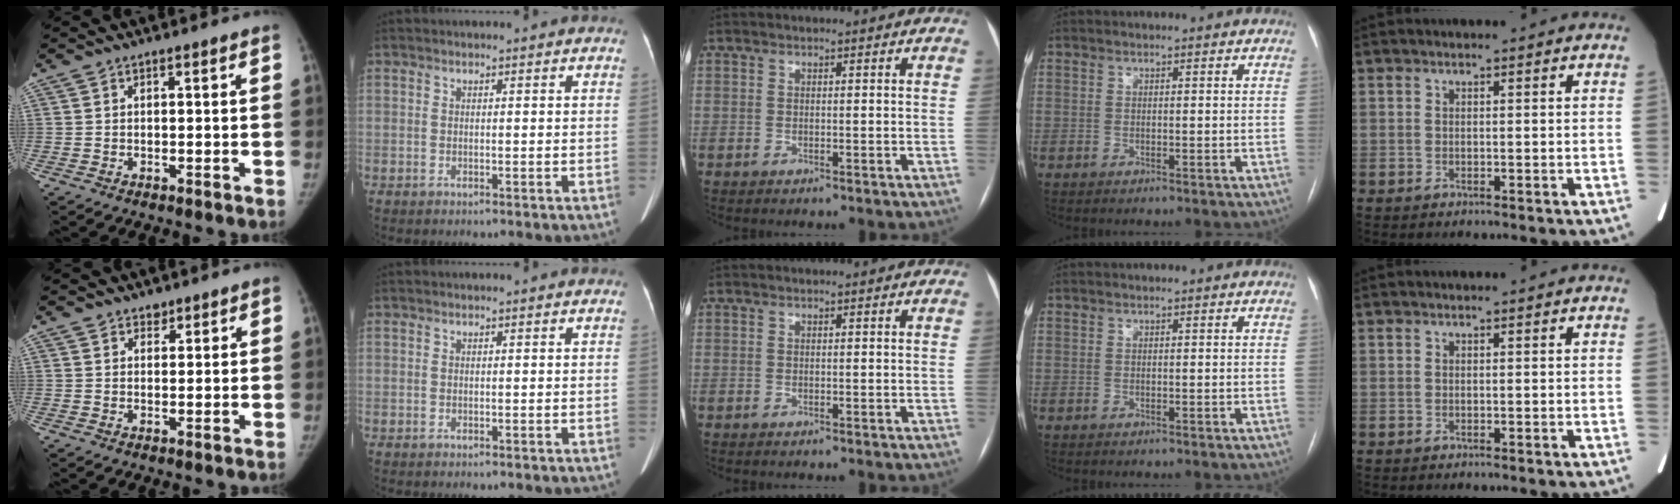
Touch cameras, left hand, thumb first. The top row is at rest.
{"thumb": {"total": 1.8, "force": [1.4, 1.2, 0.2], "torque": [0.013, -0.008, 0.017]}}